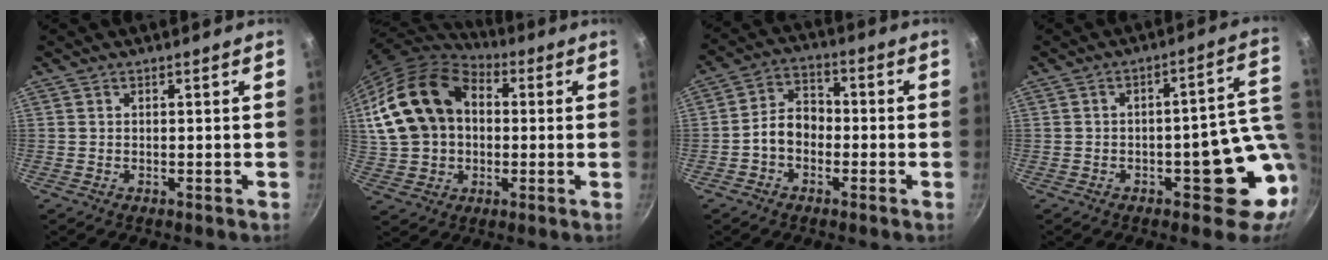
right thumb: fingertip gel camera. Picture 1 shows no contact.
{"total": 21.3, "force": [3.1, 15.5, 14.3], "torque": [-0.268, 0.038, 0.060]}
{"total": 6.8, "force": [-1.8, 5.0, 4.2], "torque": [-0.047, 0.033, -0.043]}
{"total": 13.1, "force": [-1.5, 6.1, 11.4], "torque": [-0.081, 0.021, -0.011]}